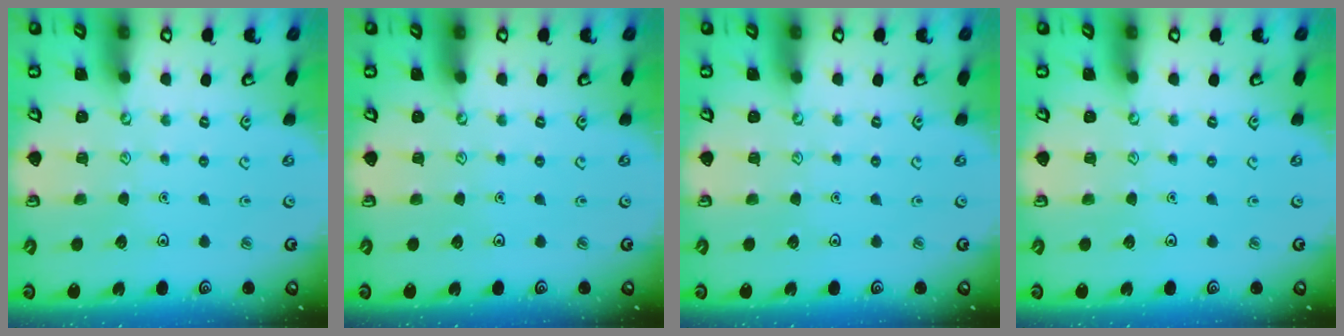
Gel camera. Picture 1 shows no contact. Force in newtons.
{"total": 0.0}
{"total": 0.0}
{"total": 0.0}